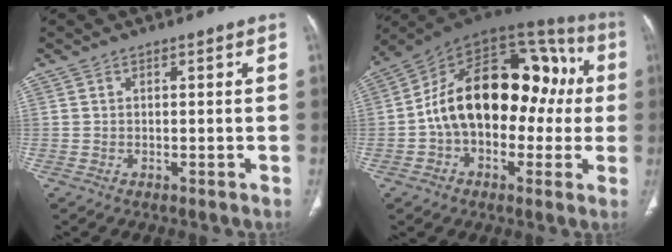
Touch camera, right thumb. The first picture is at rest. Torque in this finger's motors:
{"motor_torque": [2.33, 2.68, 2.33, -0.43, 0.26]}